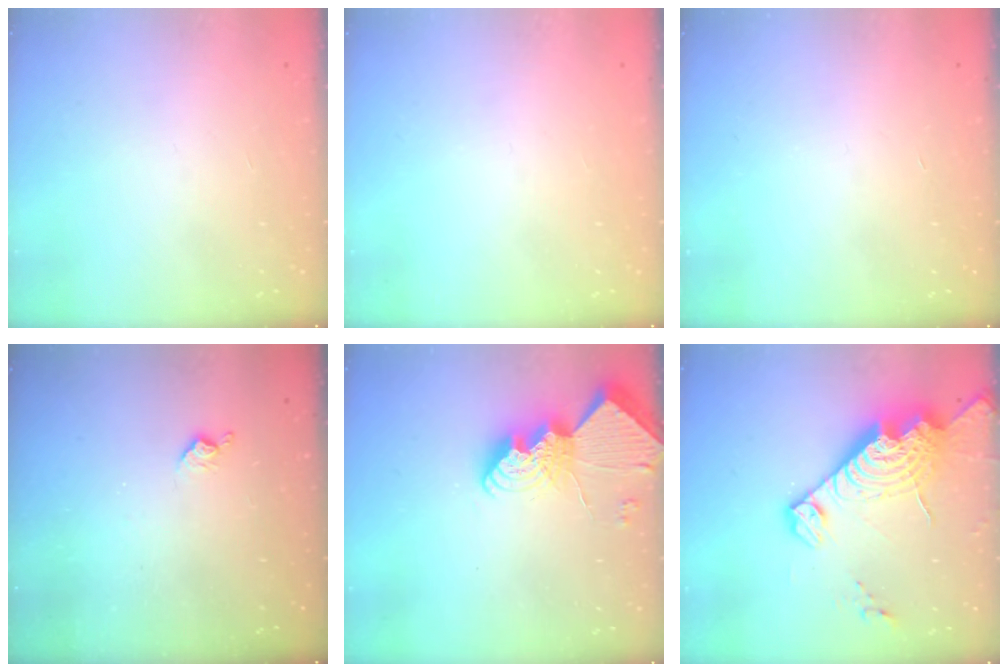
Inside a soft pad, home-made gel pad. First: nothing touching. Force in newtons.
{"total": 0.0}
{"total": 0.9, "press": 0.9, "slide": 0.2}
{"total": 5.9, "press": 5.9, "slide": 0.8}
{"total": 12.4, "press": 12.4, "slide": 0.7}
{"total": 21.8, "press": 21.7, "slide": 2.0}